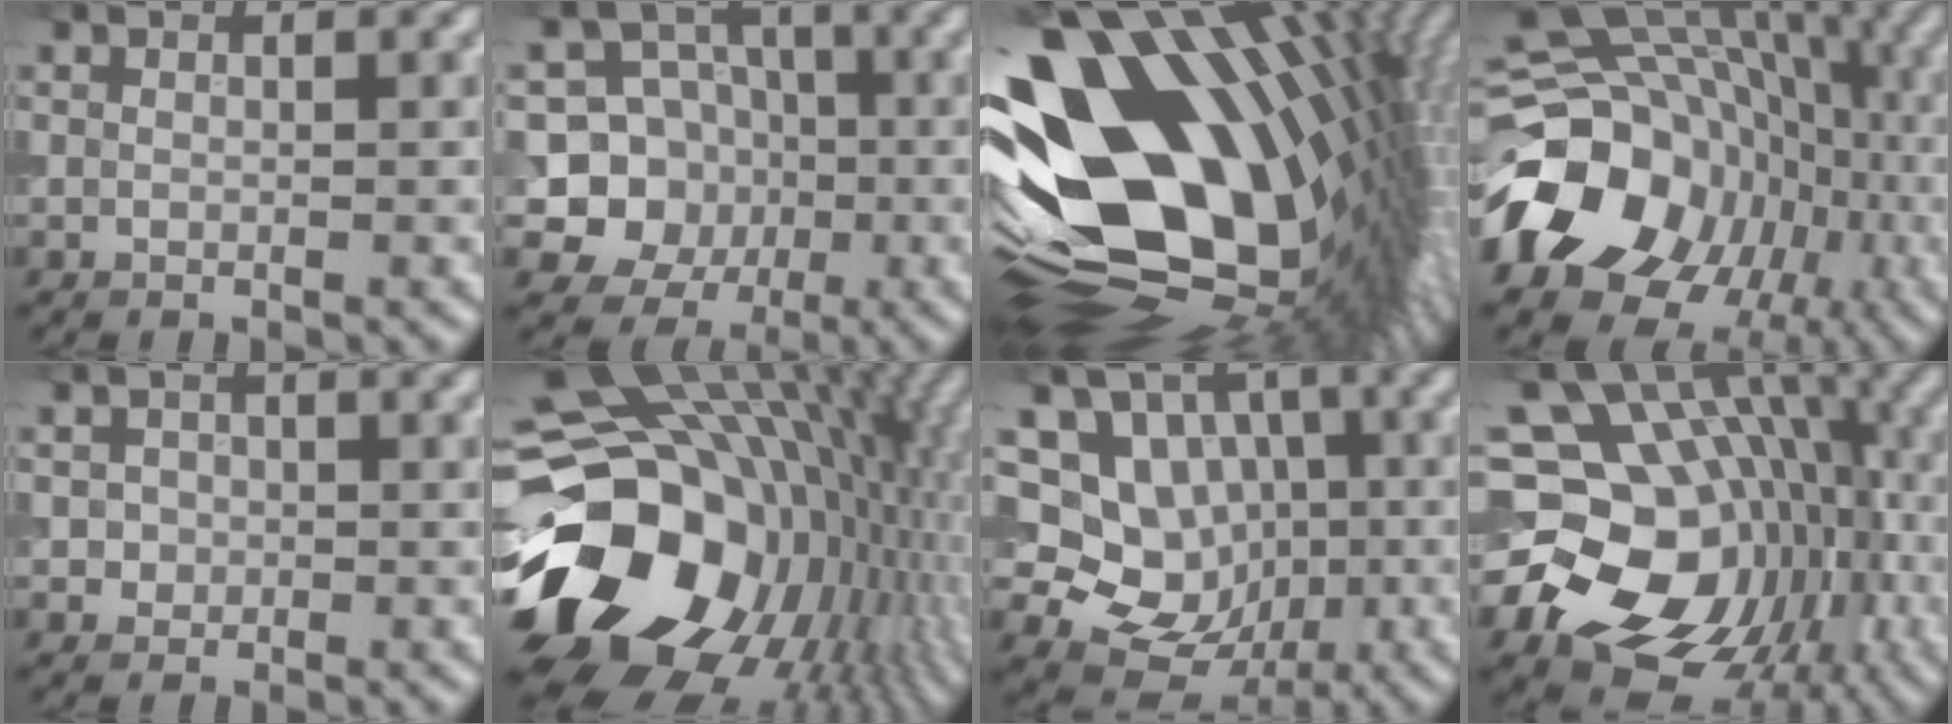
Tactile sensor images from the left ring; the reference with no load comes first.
{"total": 7.3, "force": [-0.9, 6.9, 2.3], "torque": [-0.019, -0.007, -0.046]}
{"total": 20.4, "force": [3.0, 12.6, 15.7], "torque": [-0.293, -0.052, 0.080]}
{"total": 18.6, "force": [-5.0, 14.9, 9.9], "torque": [-0.170, 0.001, -0.089]}
{"total": 1.3, "force": [0.0, 1.3, 0.3], "torque": [0.009, -0.003, 0.000]}
{"total": 20.6, "force": [-1.1, 15.2, 13.9], "torque": [-0.276, -0.044, 0.005]}
{"total": 13.1, "force": [-0.6, 11.9, 5.3], "torque": [-0.113, 0.034, -0.023]}
{"total": 19.8, "force": [-4.1, 16.0, 11.0], "torque": [-0.174, -0.016, -0.065]}